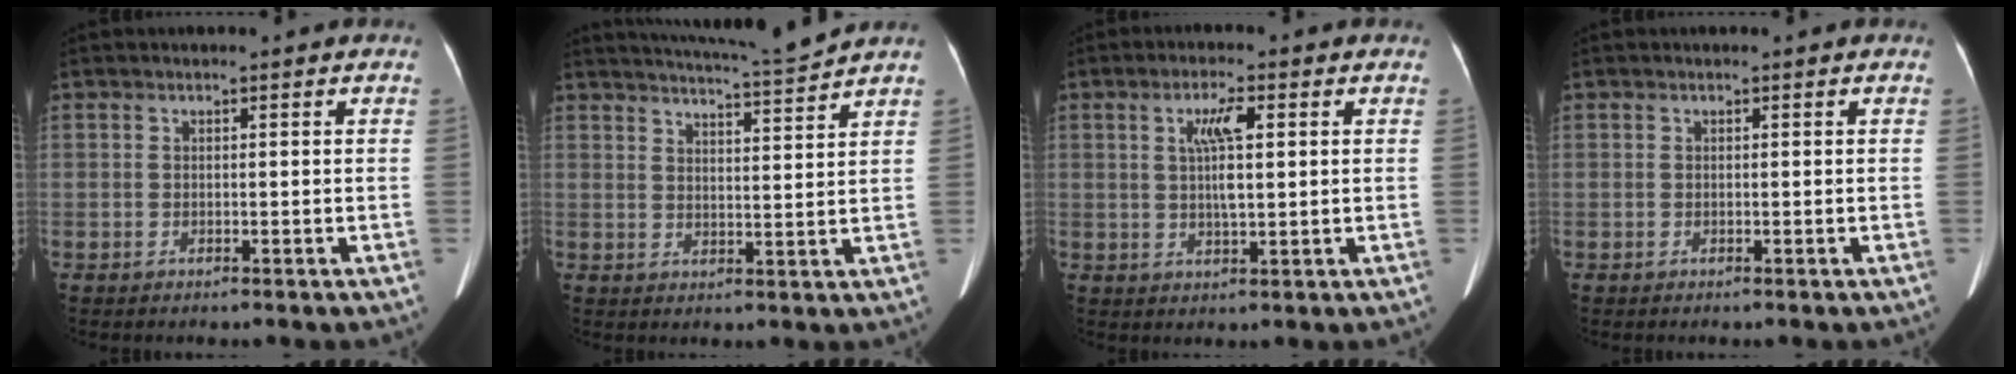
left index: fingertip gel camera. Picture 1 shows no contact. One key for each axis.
{"total": 8.8, "fx": 8.4, "fy": -1.8, "fz": 2.1, "tx": -0.042, "ty": -0.013, "tz": 0.125}
{"total": 5.2, "fx": 1.3, "fy": 0.7, "fz": 5.0, "tx": -0.098, "ty": 0.006, "tz": 0.026}
{"total": 0.0}